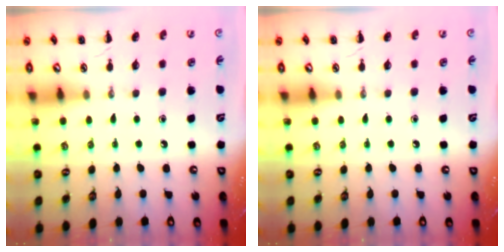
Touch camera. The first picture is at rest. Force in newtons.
{"total": 0.0}